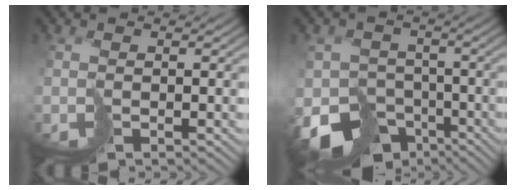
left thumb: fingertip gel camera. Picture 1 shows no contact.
{"total": 10.5, "force": [-6.9, 6.5, 4.5], "torque": [-0.085, -0.017, -0.115]}